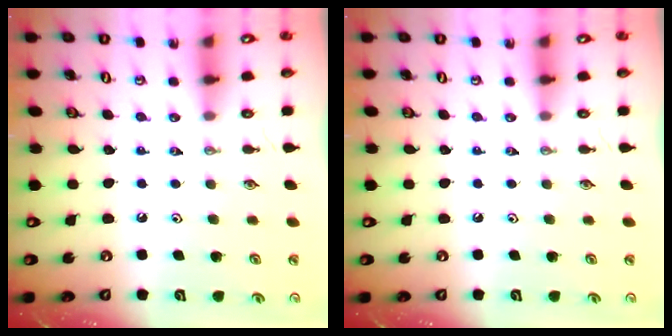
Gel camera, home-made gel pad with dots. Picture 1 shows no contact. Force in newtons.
{"total": 0.0}